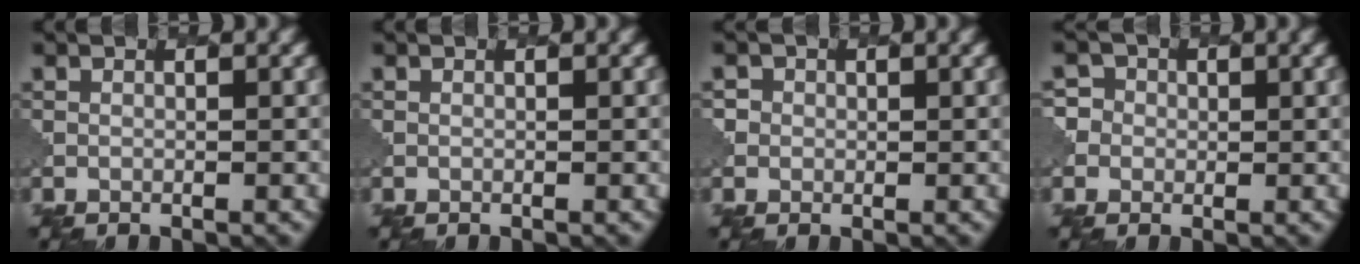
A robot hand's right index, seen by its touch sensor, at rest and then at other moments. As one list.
[{"total": 0.0}, {"total": 1.7, "force": [0.4, 1.7, 0.0], "torque": [0.009, 0.010, -0.007]}, {"total": 3.4, "force": [0.4, 3.3, 0.8], "torque": [0.008, 0.028, -0.028]}]